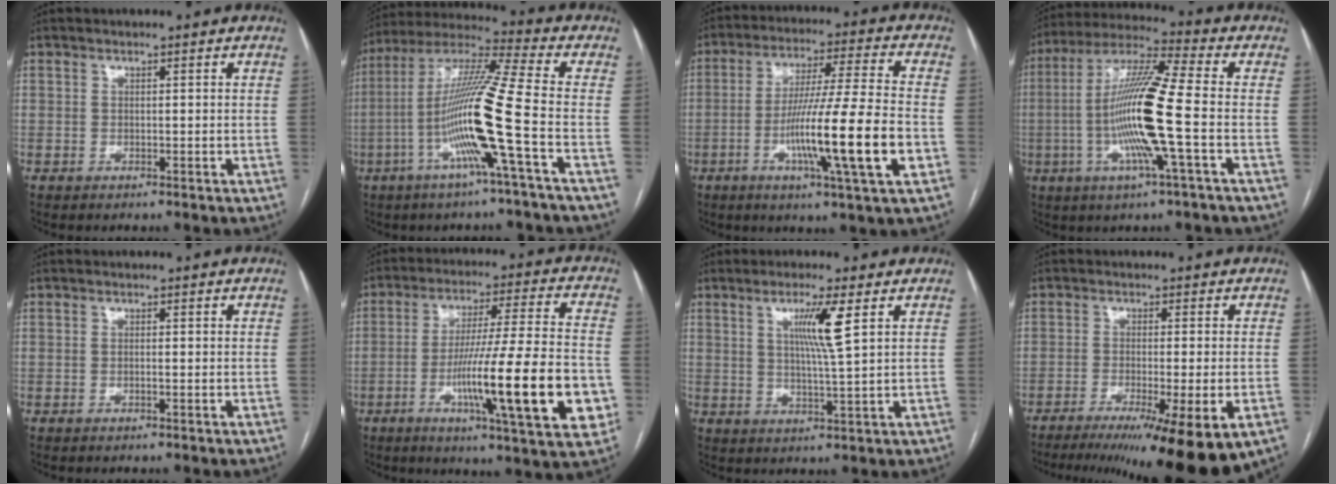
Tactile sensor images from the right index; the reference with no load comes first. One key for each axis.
{"total": 15.5, "fx": -4.5, "fy": -1.8, "fz": 14.8, "tx": -0.288, "ty": -0.003, "tz": -0.097}
{"total": 16.7, "fx": -4.6, "fy": -0.6, "fz": 16.1, "tx": -0.284, "ty": -0.014, "tz": -0.082}
{"total": 15.4, "fx": -2.7, "fy": -0.3, "fz": 15.2, "tx": -0.296, "ty": -0.005, "tz": -0.064}
{"total": 0.5, "fx": -0.1, "fy": 0.1, "fz": 0.5, "tx": -0.011, "ty": -0.001, "tz": -0.002}
{"total": 21.1, "fx": -5.8, "fy": 1.0, "fz": 20.2, "tx": -0.292, "ty": -0.015, "tz": -0.088}
{"total": 6.5, "fx": 2.4, "fy": -0.7, "fz": 6.0, "tx": -0.108, "ty": -0.008, "tz": 0.044}
{"total": 16.5, "fx": -11.2, "fy": 0.5, "fz": 12.1, "tx": -0.133, "ty": -0.040, "tz": -0.165}